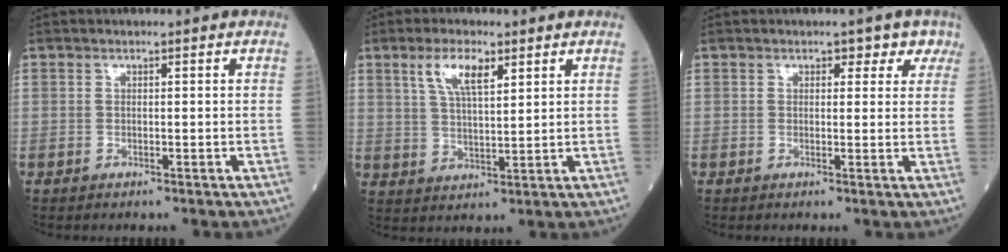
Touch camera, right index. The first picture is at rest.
{"total": 6.4, "force": [3.4, 1.8, 5.1], "torque": [-0.104, 0.006, 0.065]}
{"total": 2.7, "force": [1.6, 1.9, 1.1], "torque": [0.007, 0.003, 0.012]}